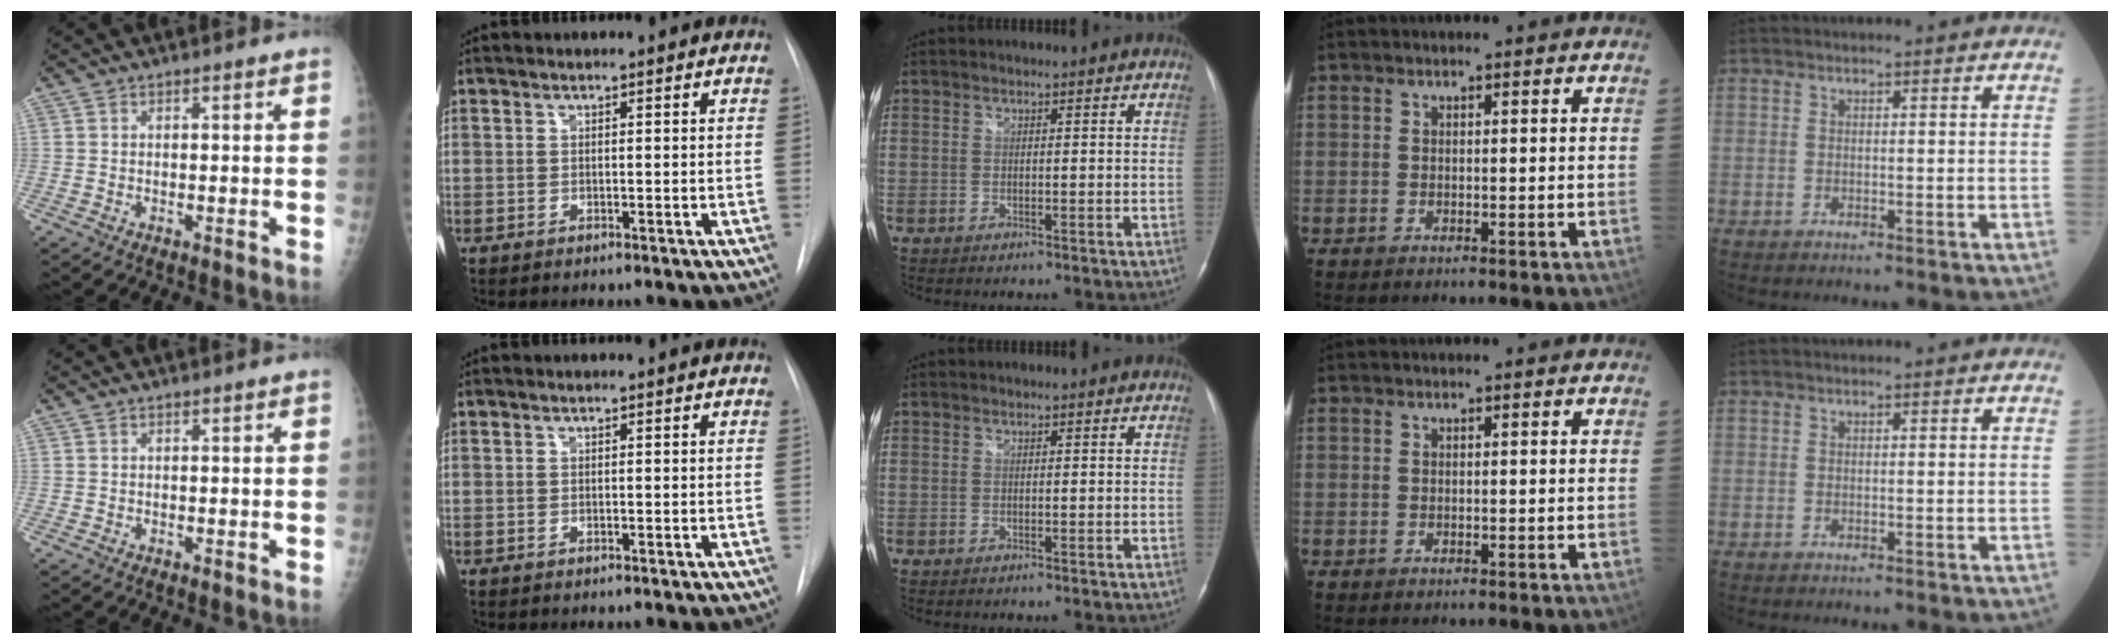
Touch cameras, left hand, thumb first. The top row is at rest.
{}